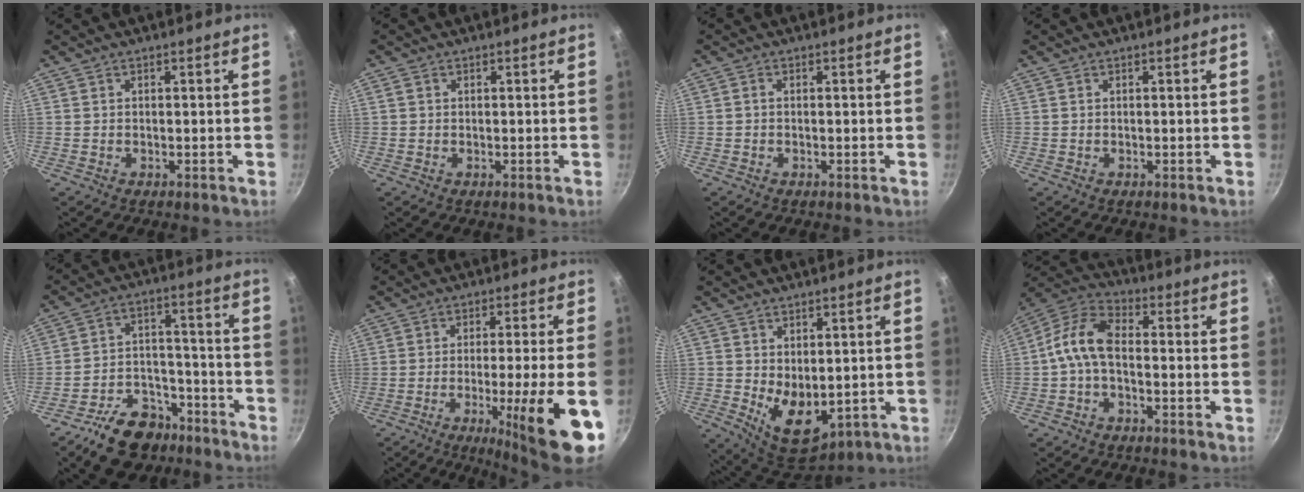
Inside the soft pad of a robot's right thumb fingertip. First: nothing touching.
{"total": 0.7, "force": [0.2, 0.6, 0.3], "torque": [-0.004, 0.003, 0.002]}
{"total": 0.6, "force": [0.0, 0.4, 0.5], "torque": [-0.009, 0.004, -0.002]}
{"total": 0.0}
{"total": 13.0, "force": [-9.2, 7.4, 5.6], "torque": [-0.062, 0.079, -0.142]}
{"total": 14.8, "force": [-5.2, 1.0, 13.8], "torque": [-0.197, 0.005, -0.072]}
{"total": 9.2, "force": [0.1, 5.8, 7.1], "torque": [-0.080, -0.024, 0.023]}
{"total": 9.1, "force": [-1.4, 5.0, 7.4], "torque": [-0.147, 0.041, -0.044]}